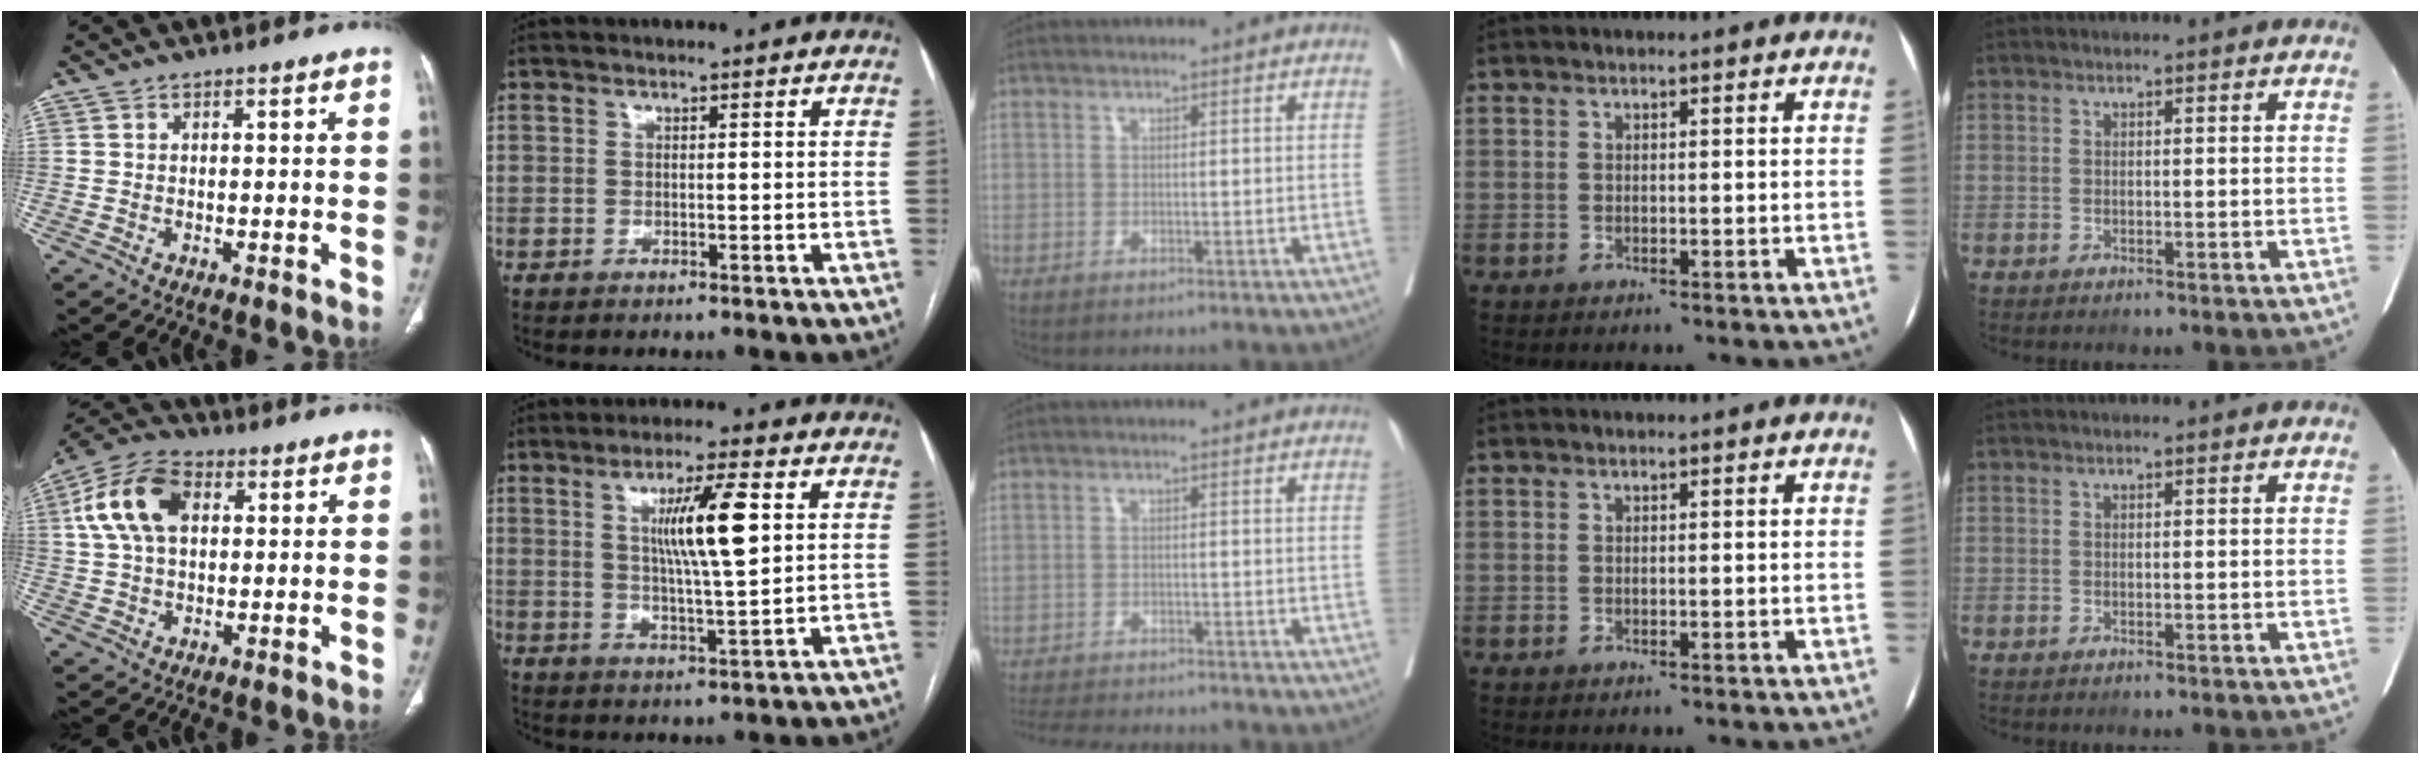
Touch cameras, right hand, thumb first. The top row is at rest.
{"thumb": {"total": 12.6, "force": [3.2, 7.9, 9.2], "torque": [-0.174, 0.022, 0.054]}, "index": {"total": 9.4, "force": [2.6, 0.6, 9.0], "torque": [-0.155, -0.003, 0.044]}, "middle": {"total": 10.9, "force": [-10.1, 1.9, 3.8], "torque": [-0.064, -0.008, -0.141]}}